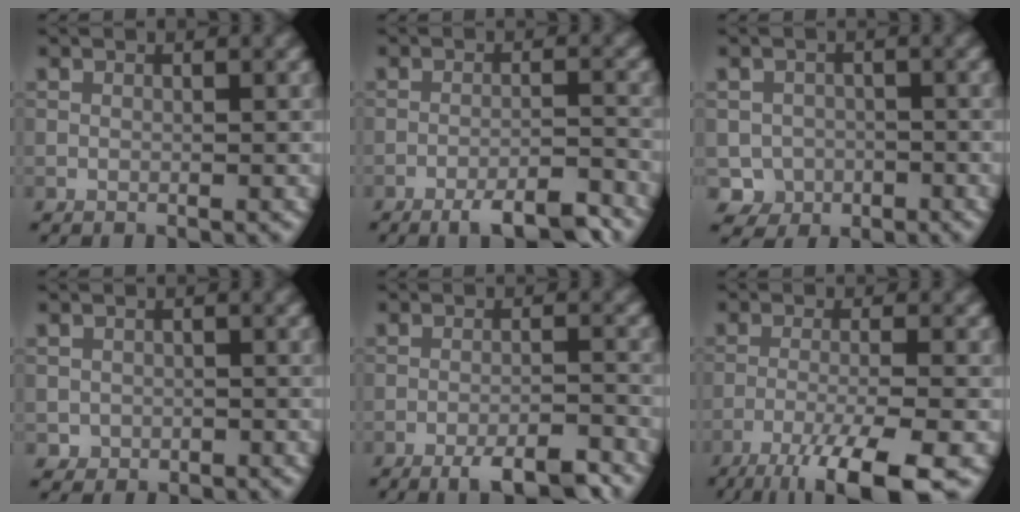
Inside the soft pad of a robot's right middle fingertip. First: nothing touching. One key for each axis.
{"total": 6.1, "fx": -4.9, "fy": 1.2, "fz": 3.4, "tx": -0.055, "ty": -0.008, "tz": -0.070}
{"total": 2.6, "fx": -1.0, "fy": 2.4, "fz": 0.3, "tx": 0.006, "ty": 0.002, "tz": -0.018}
{"total": 1.1, "fx": -0.3, "fy": 1.1, "fz": 0.0, "tx": 0.009, "ty": -0.004, "tz": -0.006}
{"total": 5.5, "fx": -4.3, "fy": 1.1, "fz": 3.4, "tx": -0.056, "ty": -0.009, "tz": -0.063}
{"total": 8.2, "fx": -5.4, "fy": 1.4, "fz": 6.0, "tx": -0.096, "ty": -0.006, "tz": -0.100}